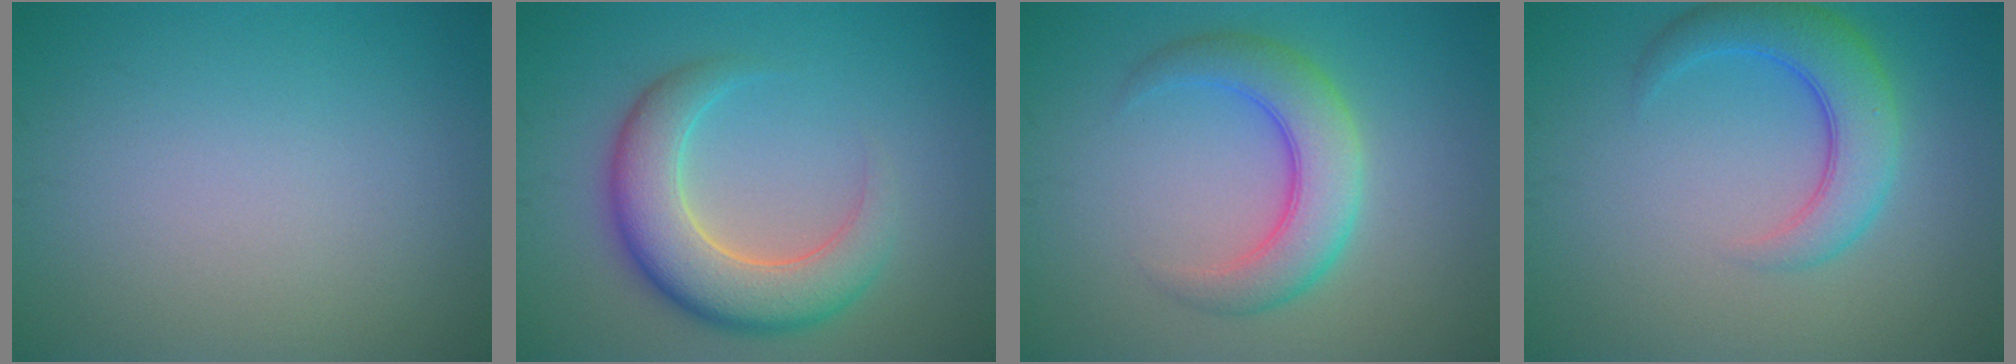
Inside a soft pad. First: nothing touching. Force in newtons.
{"total": 6.8, "press": 6.8, "slide": 0.6}
{"total": 5.2, "press": 5.2, "slide": 0.1}
{"total": 5.0, "press": 5.0, "slide": 0.3}